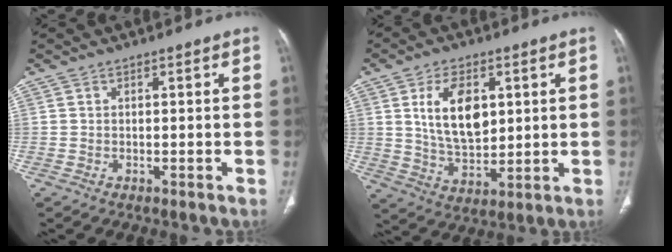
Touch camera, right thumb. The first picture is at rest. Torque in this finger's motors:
{"motor_torque": [0.85, 2.37, 1.25, 0.03, 0.36]}